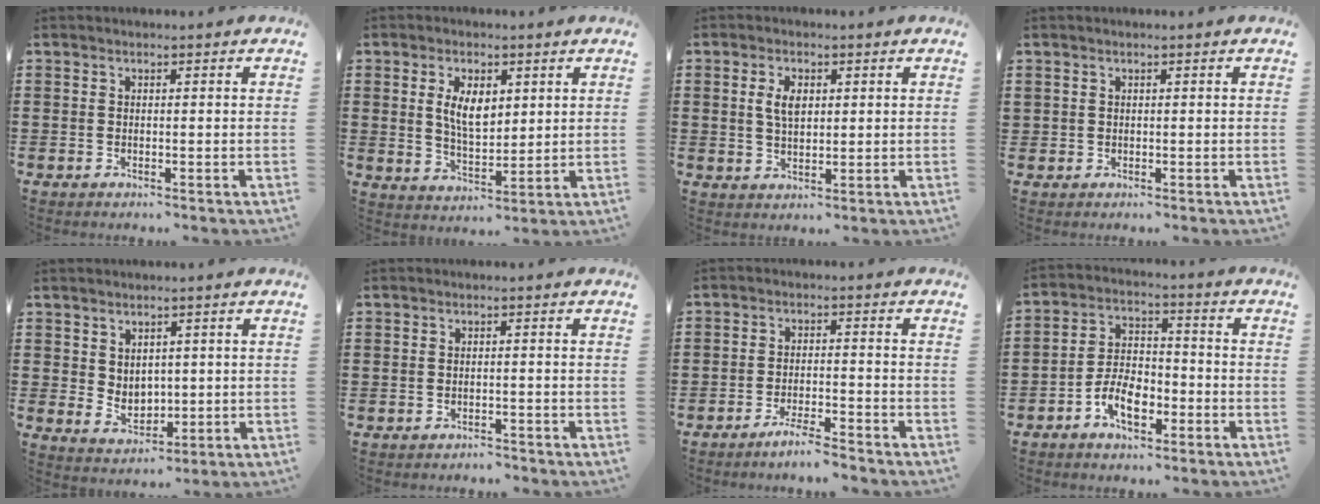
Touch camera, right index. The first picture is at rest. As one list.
[{"total": 6.0, "force": [1.7, 3.0, 4.8], "torque": [-0.095, 0.006, 0.027]}, {"total": 3.8, "force": [1.0, 2.1, 3.1], "torque": [-0.066, 0.010, 0.015]}, {"total": 0.7, "force": [0.4, 0.6, 0.1], "torque": [-0.004, 0.001, 0.008]}, {"total": 3.7, "force": [2.3, 2.7, 1.0], "torque": [-0.023, -0.002, 0.042]}, {"total": 1.2, "force": [-1.2, 0.3, -0.2], "torque": [-0.001, 0.005, -0.029]}, {"total": 3.6, "force": [-3.4, -0.1, 1.3], "torque": [-0.029, 0.000, -0.069]}, {"total": 7.0, "force": [-3.4, 3.8, 4.7], "torque": [-0.101, 0.009, -0.067]}]